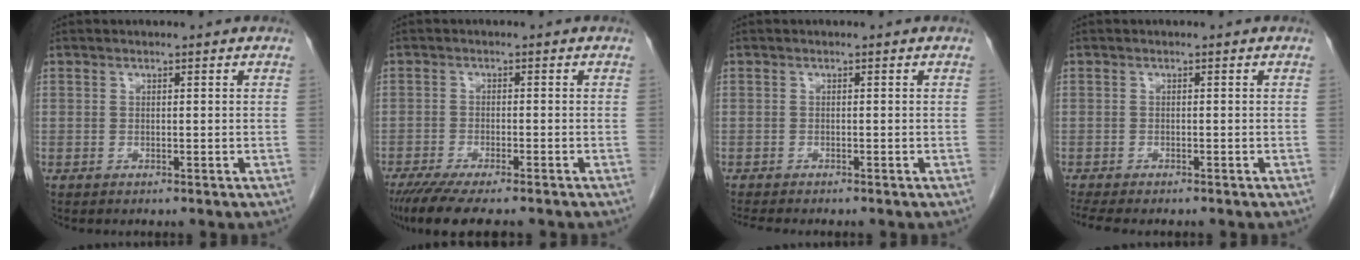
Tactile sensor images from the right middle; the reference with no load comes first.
{"total": 9.9, "force": [-8.0, 1.5, 5.6], "torque": [-0.081, -0.018, -0.125]}
{"total": 3.4, "force": [-3.0, 0.5, 1.5], "torque": [-0.022, -0.007, -0.045]}
{"total": 5.6, "force": [-4.8, 1.4, 2.7], "torque": [-0.040, -0.009, -0.072]}